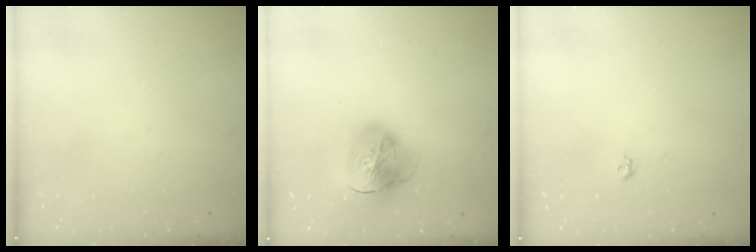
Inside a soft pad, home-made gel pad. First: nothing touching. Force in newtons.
{"total": 23.3, "press": 23.2, "slide": 2.4}
{"total": 3.7, "press": 3.6, "slide": 0.7}